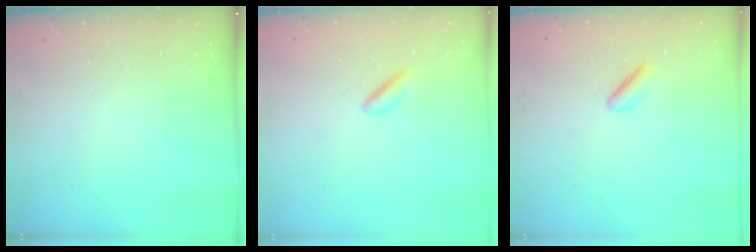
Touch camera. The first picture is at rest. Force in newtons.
{"total": 1.9, "press": 1.7, "slide": 0.7}
{"total": 2.2, "press": 1.9, "slide": 1.2}